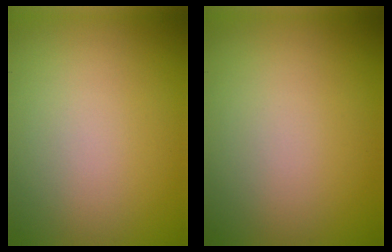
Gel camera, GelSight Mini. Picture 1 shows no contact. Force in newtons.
{"total": 0.0}